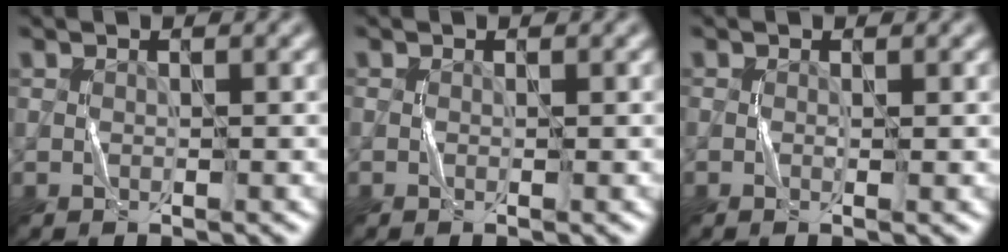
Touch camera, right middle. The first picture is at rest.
{"total": 0.0}
{"total": 0.5, "force": [0.0, 0.0, 0.5], "torque": [-0.008, -0.001, -0.002]}